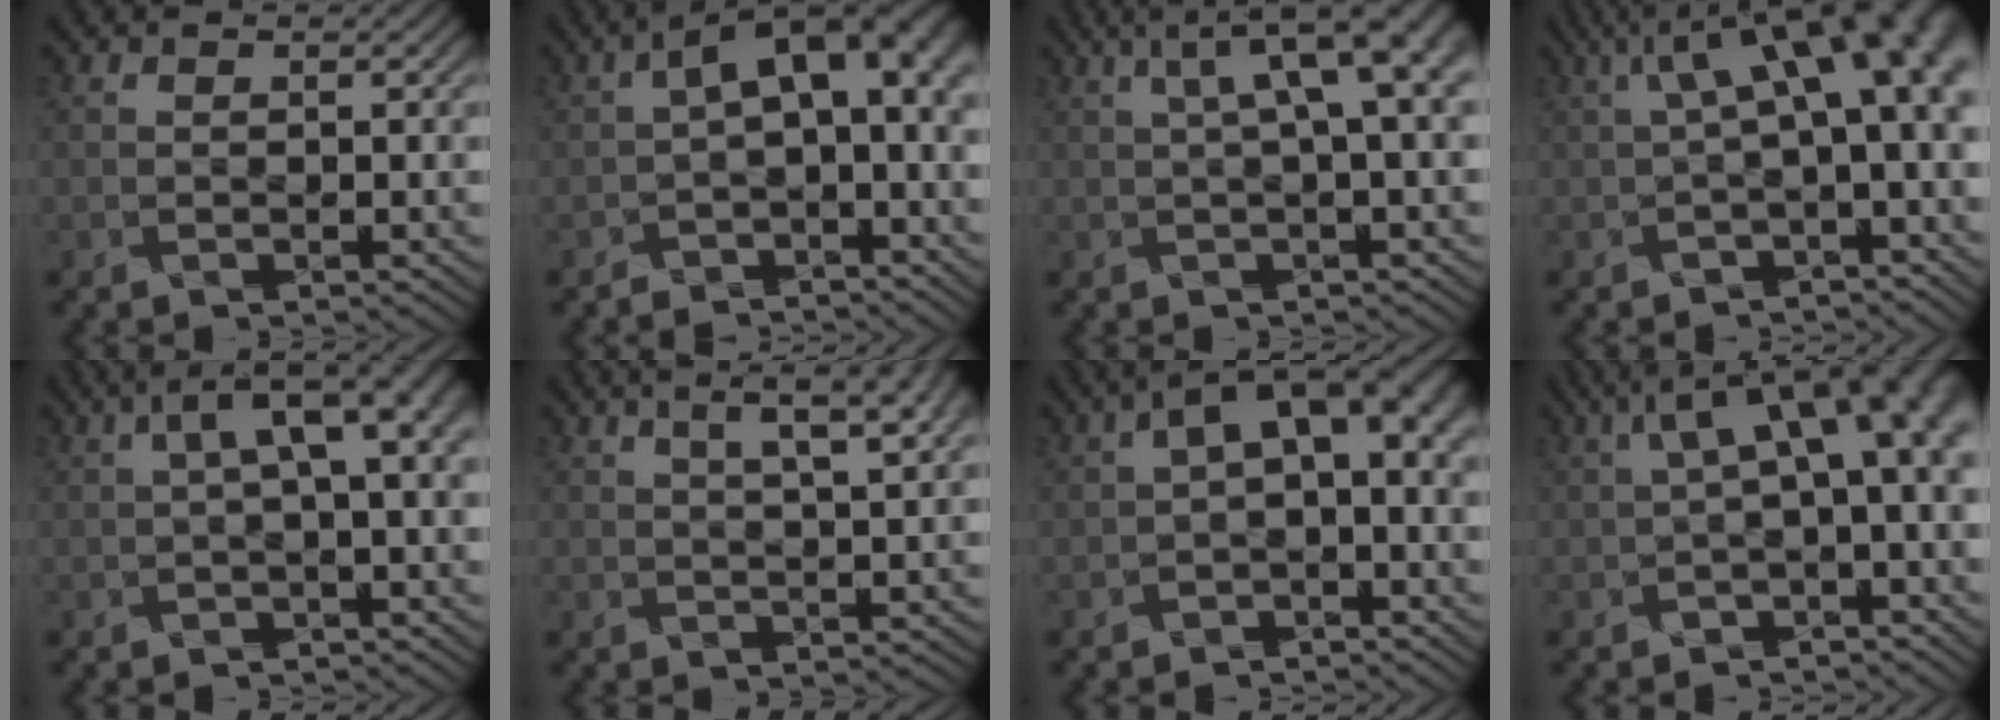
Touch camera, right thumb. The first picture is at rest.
{"total": 7.9, "force": [-0.5, 4.0, 6.8], "torque": [-0.107, 0.003, -0.004]}
{"total": 8.5, "force": [2.4, 2.3, 7.8], "torque": [-0.099, 0.027, 0.040]}
{"total": 11.6, "force": [2.3, 4.2, 10.6], "torque": [-0.151, 0.017, 0.045]}
{"total": 6.0, "force": [1.0, 1.8, 5.6], "torque": [-0.086, 0.018, 0.019]}
{"total": 7.8, "force": [4.1, 2.0, 6.3], "torque": [-0.073, 0.031, 0.045]}
{"total": 7.1, "force": [0.5, 3.7, 6.1], "torque": [-0.094, 0.008, 0.011]}
{"total": 10.0, "force": [1.9, 3.7, 9.1], "torque": [-0.133, 0.021, 0.037]}